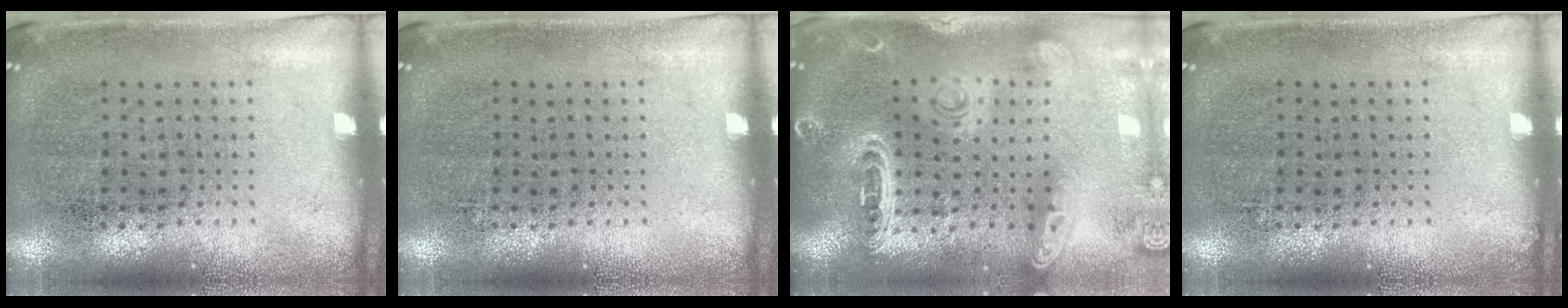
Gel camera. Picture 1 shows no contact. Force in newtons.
{"total": 0.0}
{"total": 1.9, "press": 1.9, "slide": 0.5}
{"total": 0.0}